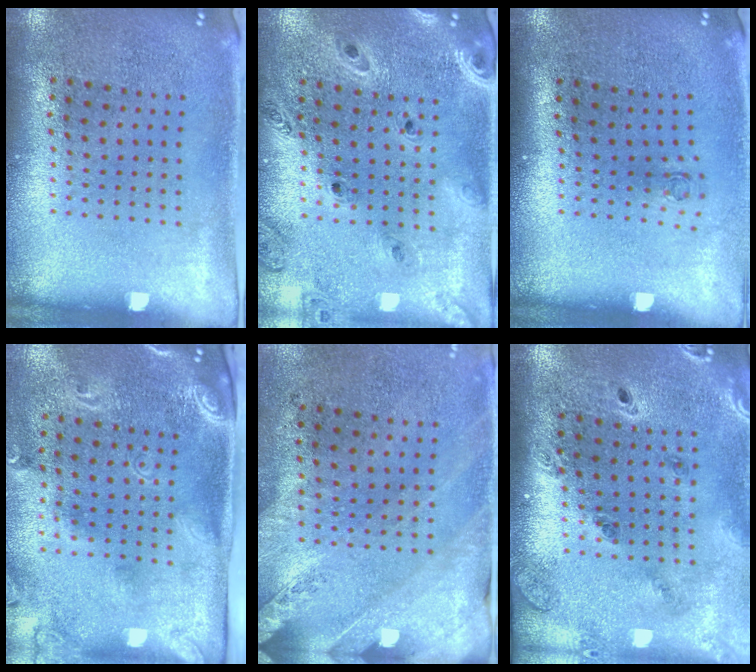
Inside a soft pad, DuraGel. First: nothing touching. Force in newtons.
{"total": 1.2, "press": 1.2, "slide": 0.2}
{"total": 0.7, "press": 0.3, "slide": 0.6}
{"total": 2.5, "press": 1.8, "slide": 1.7}
{"total": 2.4, "press": 2.1, "slide": 1.3}
{"total": 1.4, "press": 1.4, "slide": 0.2}